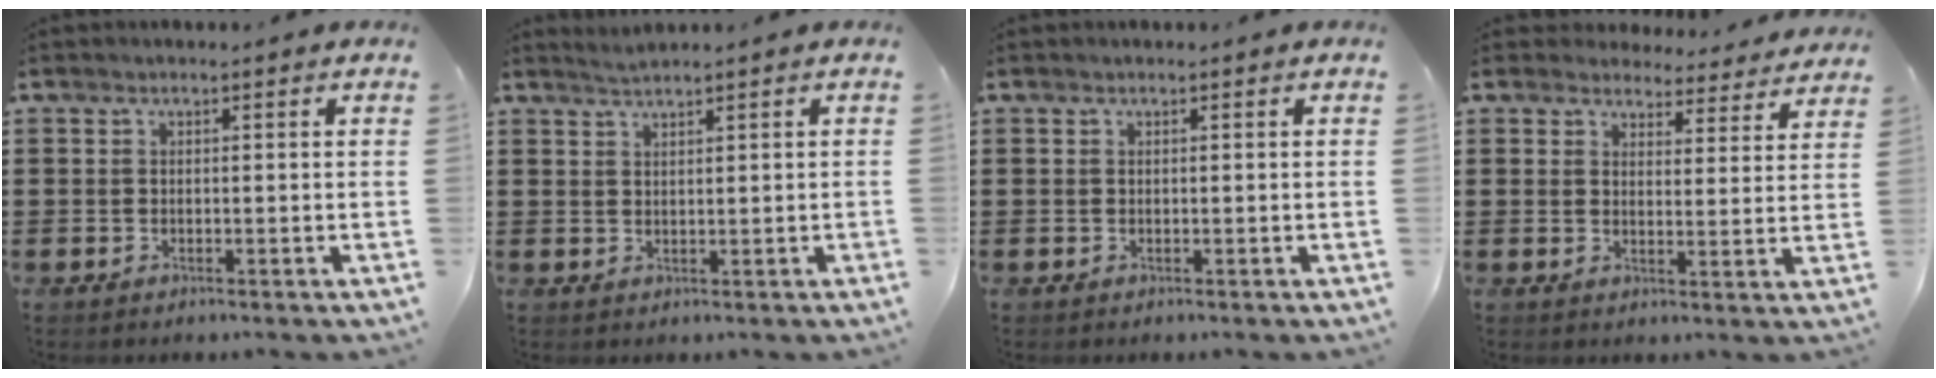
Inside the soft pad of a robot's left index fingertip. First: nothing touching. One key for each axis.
{"total": 1.3, "fx": 1.2, "fy": -0.2, "fz": 0.3, "tx": -0.008, "ty": 0.001, "tz": 0.023}
{"total": 0.0}
{"total": 4.4, "fx": 4.4, "fy": 0.7, "fz": 0.3, "tx": -0.019, "ty": -0.026, "tz": 0.077}